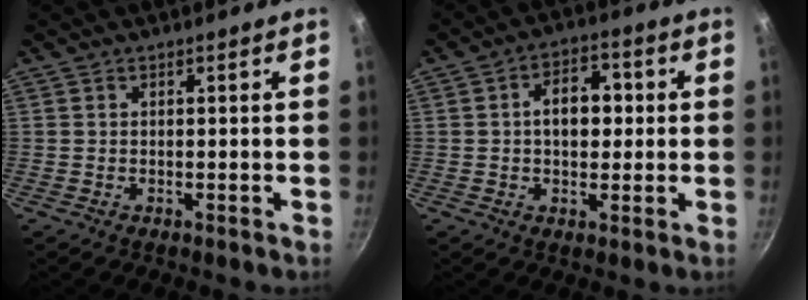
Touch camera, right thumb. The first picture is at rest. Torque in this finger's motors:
{"motor_torque": [0.74, 1.80, 0.45, -0.26, 0.03]}